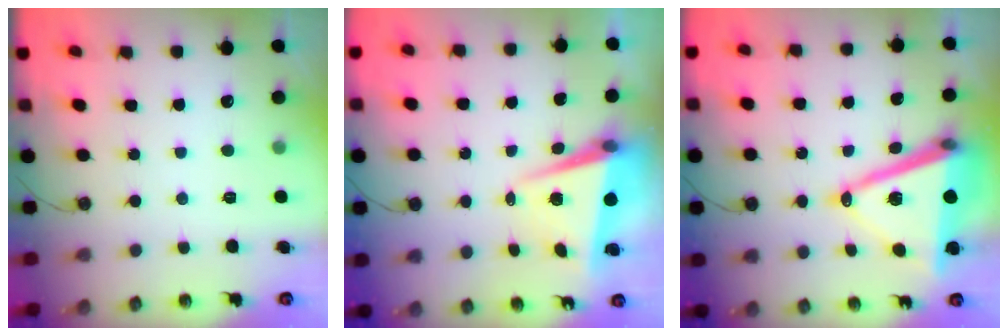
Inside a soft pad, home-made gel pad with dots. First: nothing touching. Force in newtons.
{"total": 6.8, "press": 6.8, "slide": 1.1}
{"total": 18.3, "press": 17.9, "slide": 3.9}